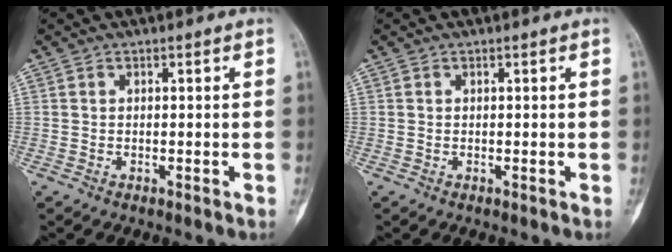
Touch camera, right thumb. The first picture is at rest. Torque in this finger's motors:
{"motor_torque": [0.00, 0.00, 0.00, 0.00, 0.00]}